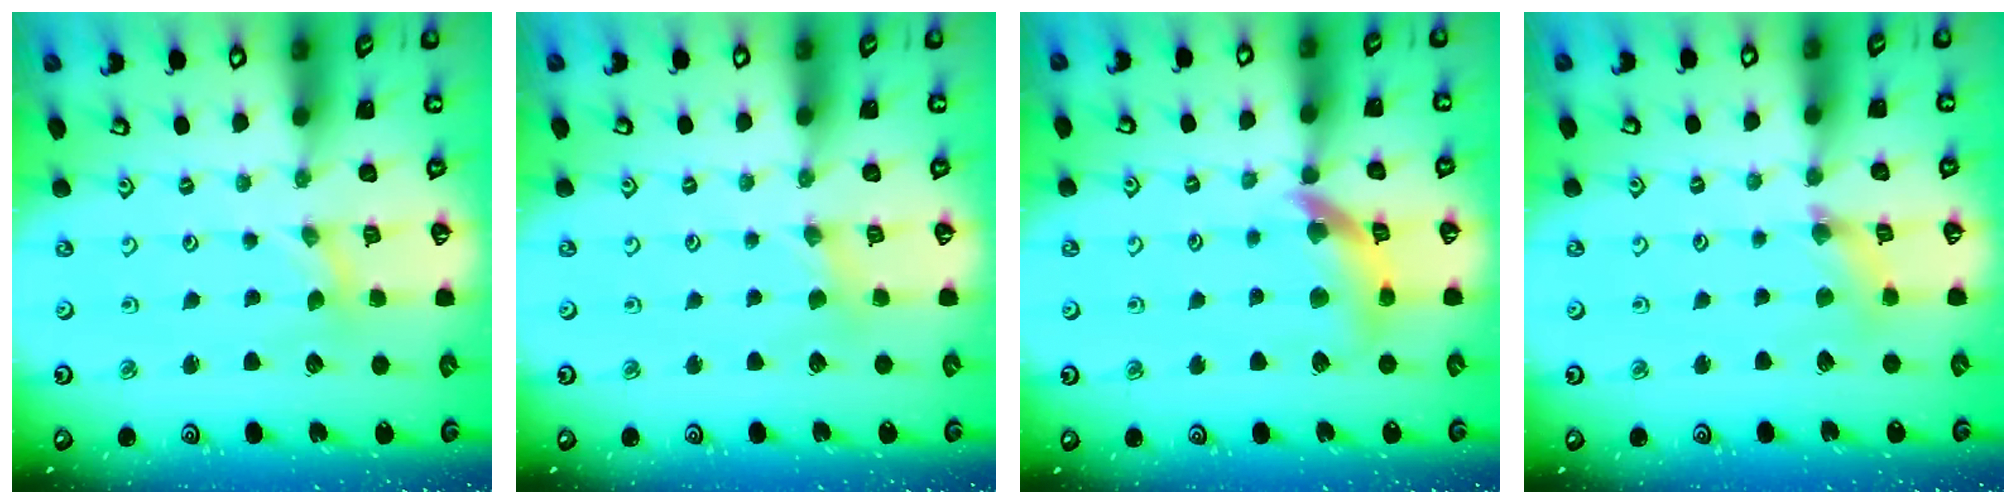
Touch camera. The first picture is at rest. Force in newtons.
{"total": 2.1, "press": 2.0, "slide": 0.3}
{"total": 12.9, "press": 12.8, "slide": 1.6}
{"total": 3.3, "press": 3.3, "slide": 0.3}